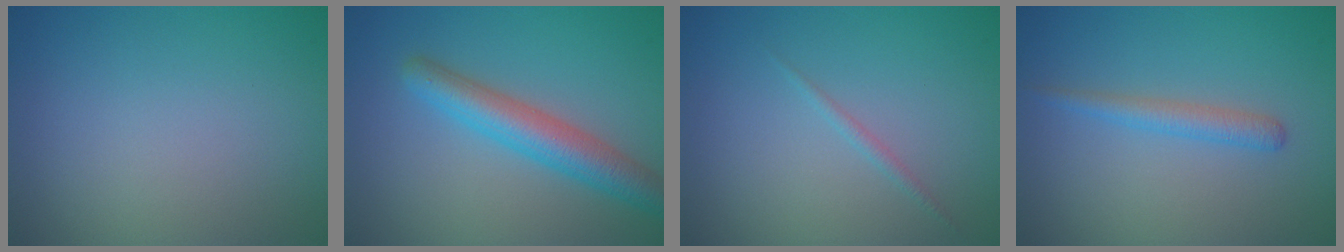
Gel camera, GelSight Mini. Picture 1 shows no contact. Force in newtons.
{"total": 4.6, "press": 4.6, "slide": 0.2}
{"total": 0.7, "press": 0.7, "slide": 0.1}
{"total": 1.8, "press": 1.8, "slide": 0.1}